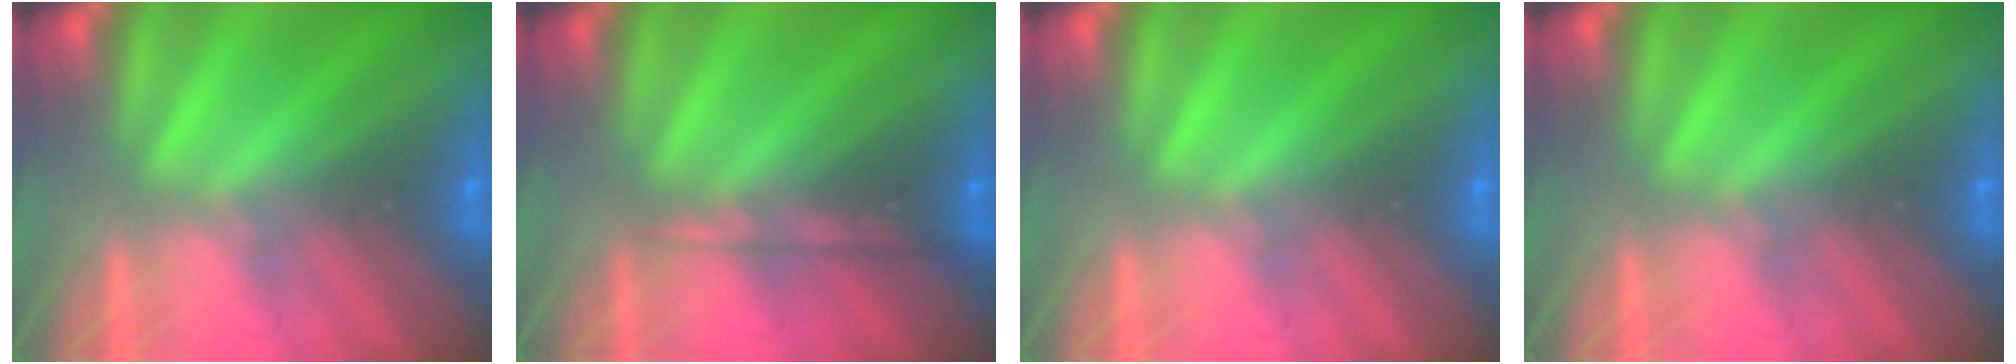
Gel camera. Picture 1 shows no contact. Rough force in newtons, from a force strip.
{"total": 2.2}
{"total": 0.0}
{"total": 0.0}